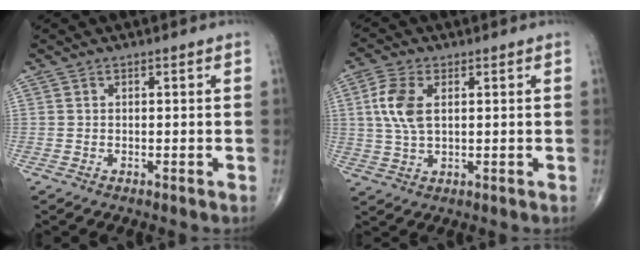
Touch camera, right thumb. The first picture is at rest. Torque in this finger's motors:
{"motor_torque": [-0.53, 0.50, 0.76, 0.27, 0.13]}